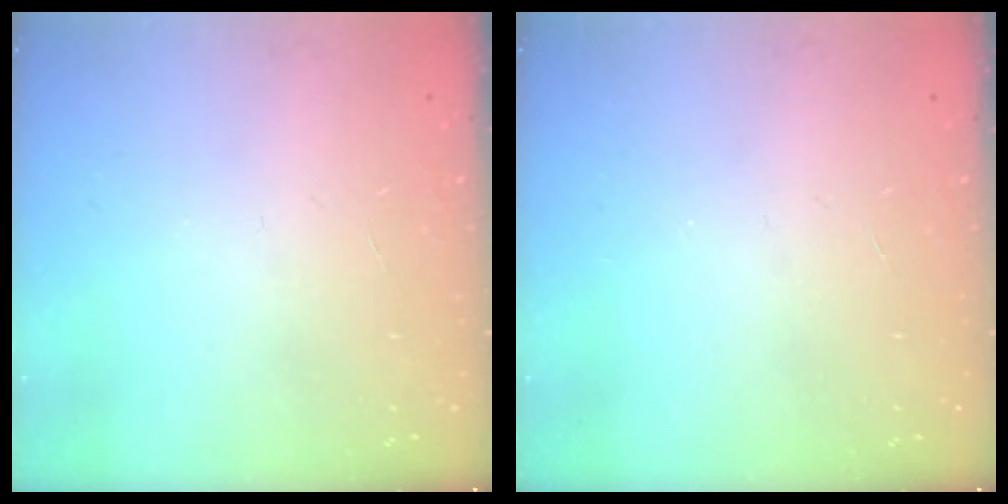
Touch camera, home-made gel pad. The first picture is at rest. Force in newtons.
{"total": 0.0}